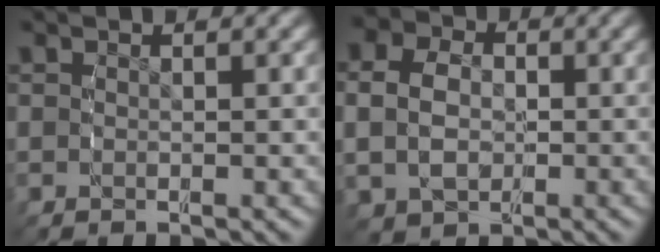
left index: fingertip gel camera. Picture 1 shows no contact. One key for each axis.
{"total": 5.3, "fx": 0.1, "fy": 4.4, "fz": 3.0, "tx": -0.062, "ty": -0.012, "tz": 0.004}